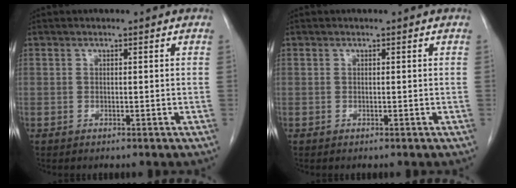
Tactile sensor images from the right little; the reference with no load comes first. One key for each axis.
{"total": 0.0}